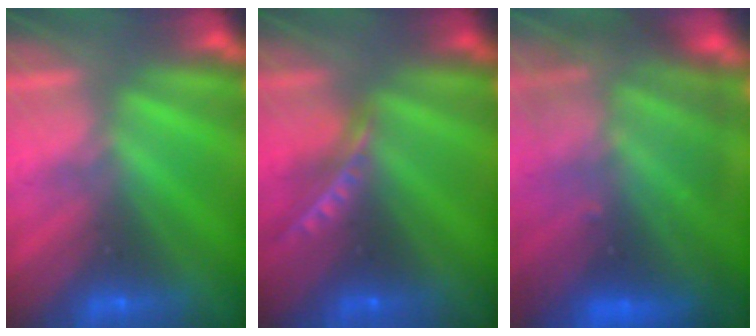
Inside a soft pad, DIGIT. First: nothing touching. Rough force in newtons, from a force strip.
{"total": 3.9}
{"total": 9.7}